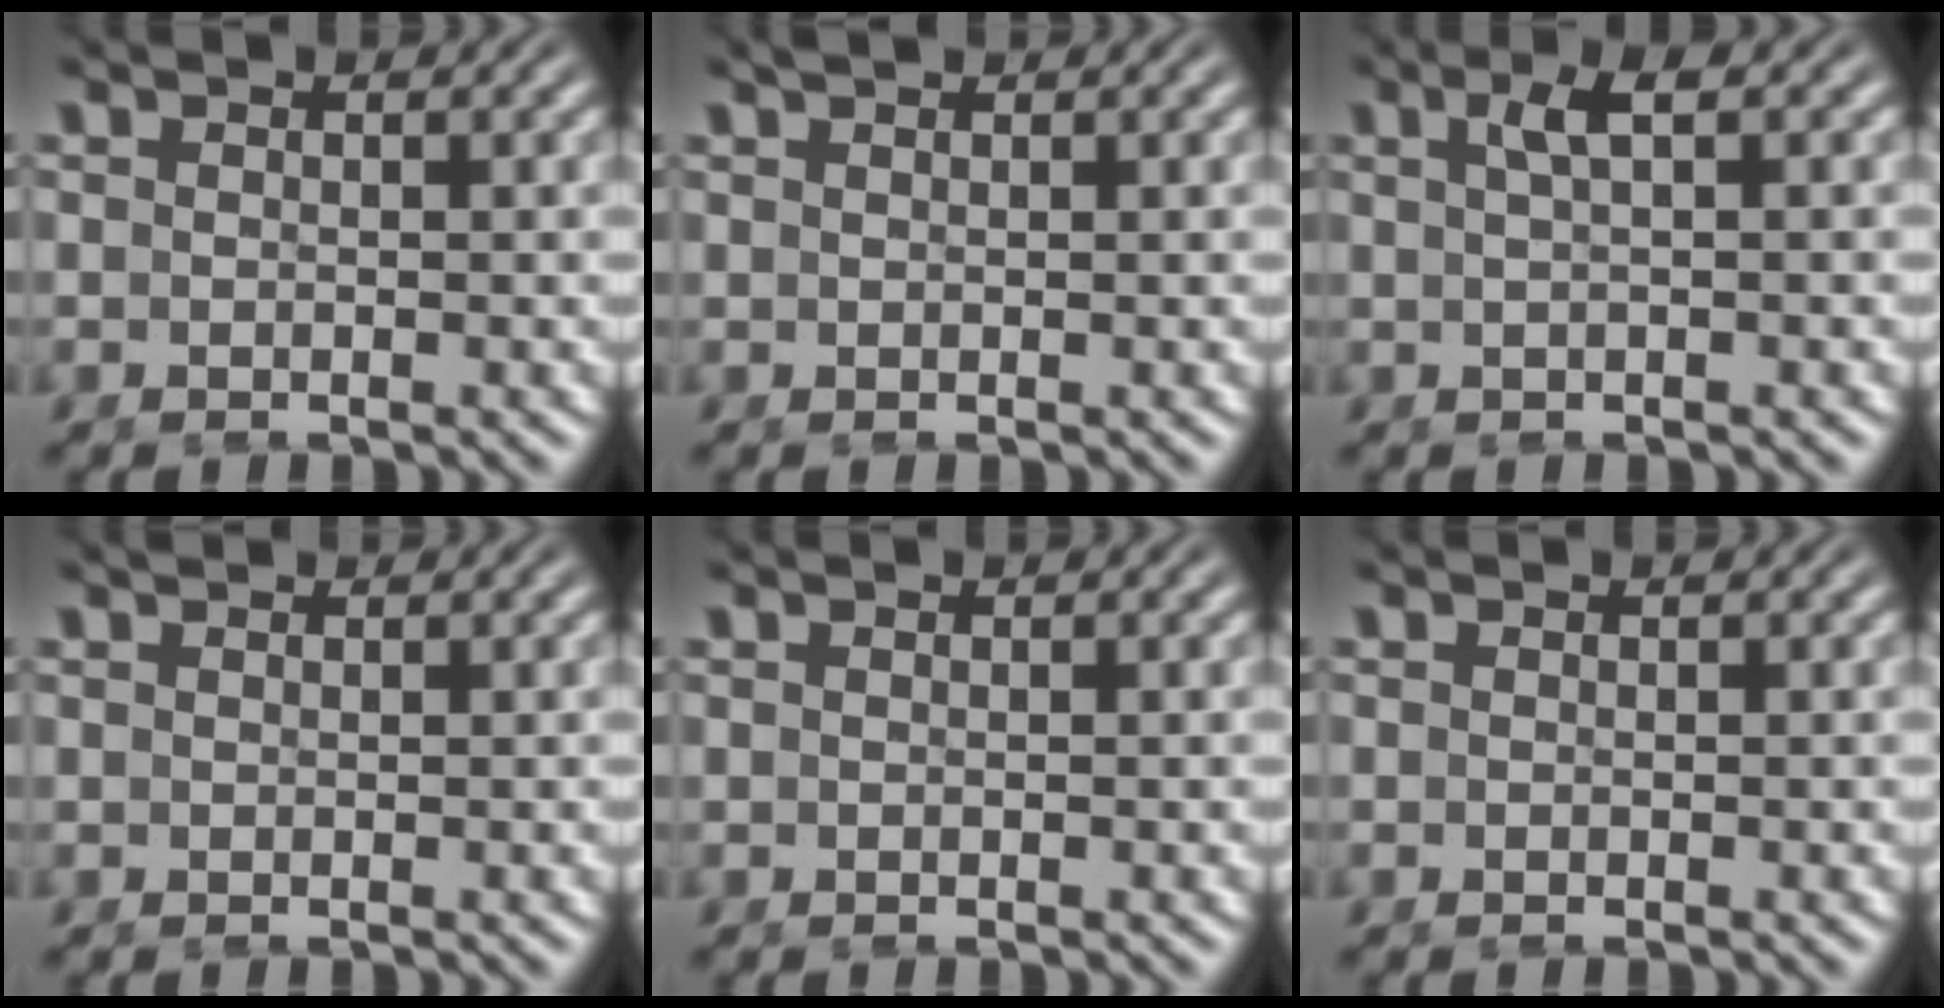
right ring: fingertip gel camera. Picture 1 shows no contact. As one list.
[{"total": 1.0, "force": [0.9, -0.2, 0.1], "torque": [0.002, 0.003, 0.018]}, {"total": 2.1, "force": [0.7, 0.2, 2.0], "torque": [-0.029, 0.012, 0.011]}, {"total": 0.7, "force": [0.6, -0.2, 0.0], "torque": [0.006, 0.001, 0.013]}, {"total": 0.0}, {"total": 0.0}]